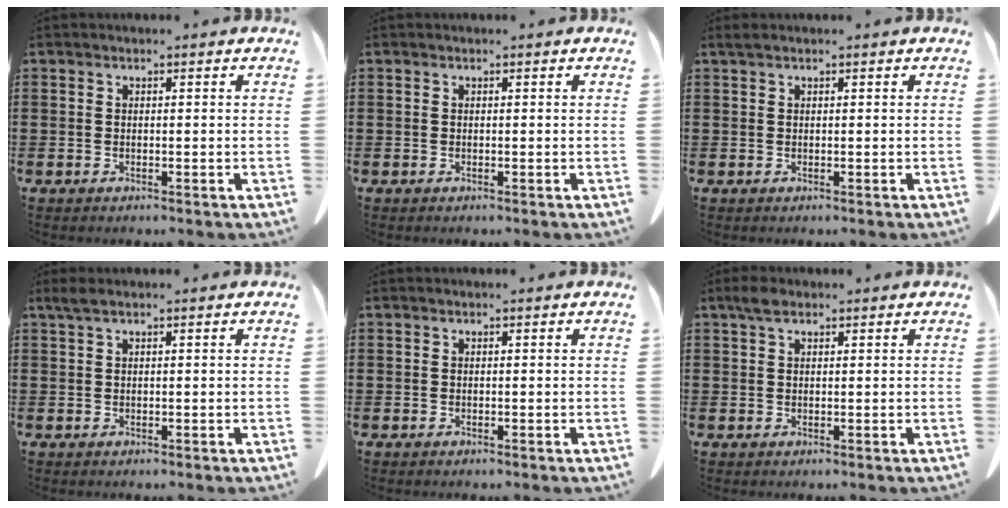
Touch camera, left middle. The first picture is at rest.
{"total": 0.0}
{"total": 0.6, "force": [0.3, 0.1, 0.5], "torque": [-0.011, 0.000, 0.007]}
{"total": 1.2, "force": [0.6, 0.1, 1.0], "torque": [-0.022, -0.001, 0.012]}
{"total": 0.0}
{"total": 2.1, "force": [1.1, 0.9, 1.5], "torque": [-0.032, 0.004, 0.020]}